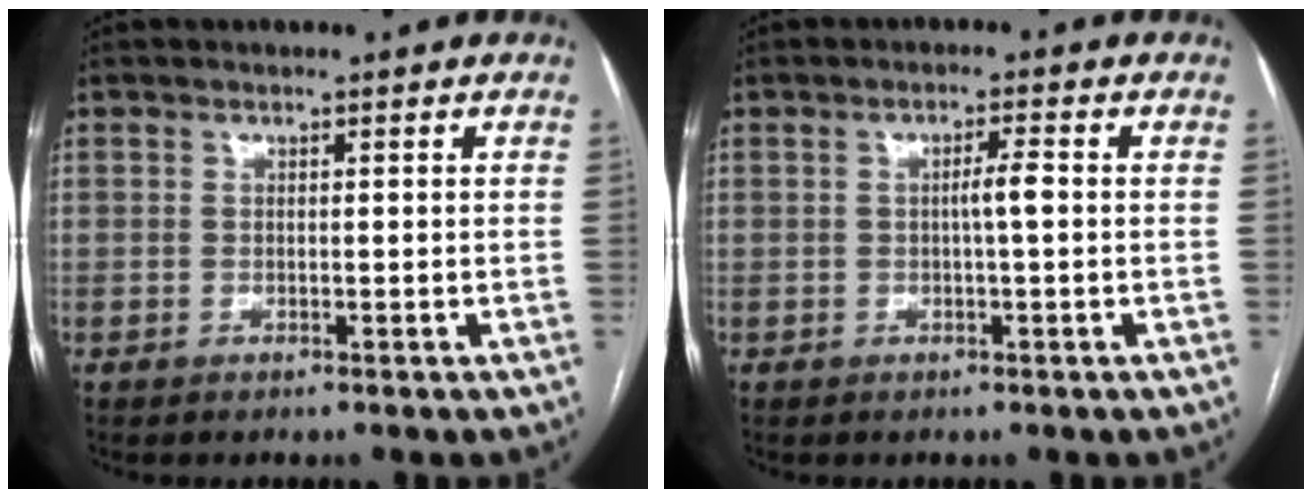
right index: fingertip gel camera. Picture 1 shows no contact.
{"total": 2.5, "force": [-0.1, 0.0, 2.5], "torque": [-0.042, 0.002, -0.002]}